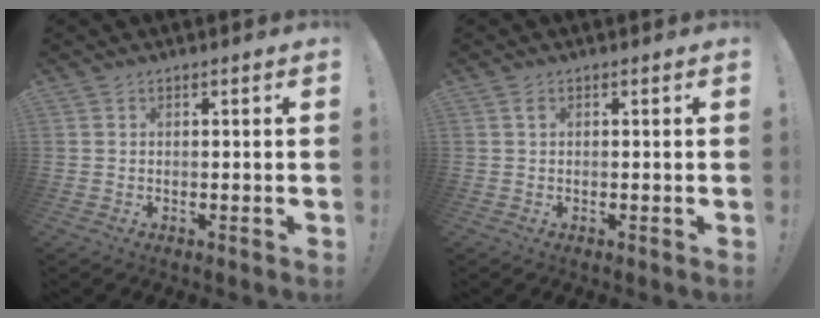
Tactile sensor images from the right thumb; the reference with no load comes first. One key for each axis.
{"total": 1.0, "fx": 0.5, "fy": 0.4, "fz": 0.8, "tx": -0.011, "ty": 0.001, "tz": 0.007}